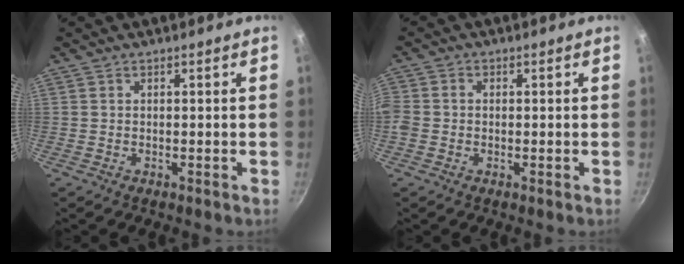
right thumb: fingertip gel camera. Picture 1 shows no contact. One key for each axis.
{"total": 3.6, "fx": -0.5, "fy": 3.0, "fz": 1.9, "tx": -0.042, "ty": 0.006, "tz": -0.018}